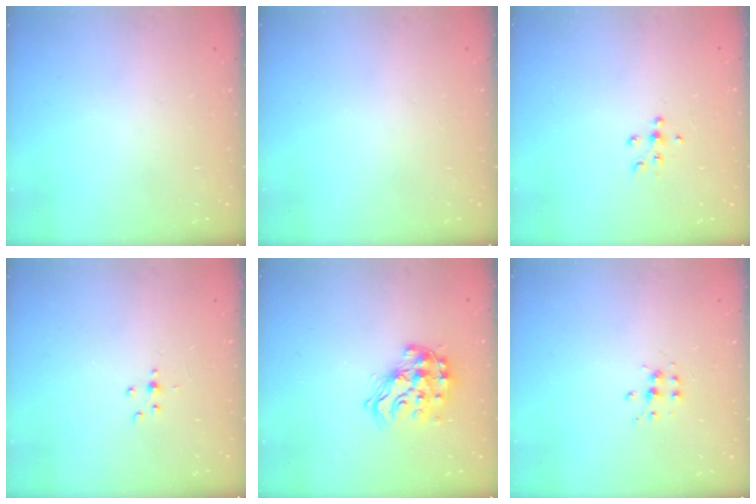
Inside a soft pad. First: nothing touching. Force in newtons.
{"total": 0.0}
{"total": 4.8, "press": 4.6, "slide": 1.1}
{"total": 2.2, "press": 2.1, "slide": 0.5}
{"total": 15.9, "press": 15.8, "slide": 1.1}
{"total": 4.8, "press": 4.7, "slide": 0.4}